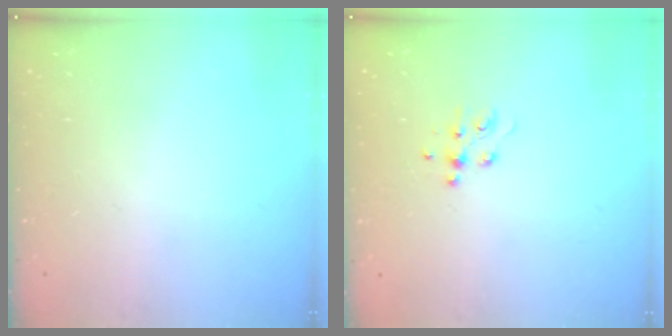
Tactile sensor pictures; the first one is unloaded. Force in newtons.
{"total": 6.1, "press": 6.0, "slide": 1.3}